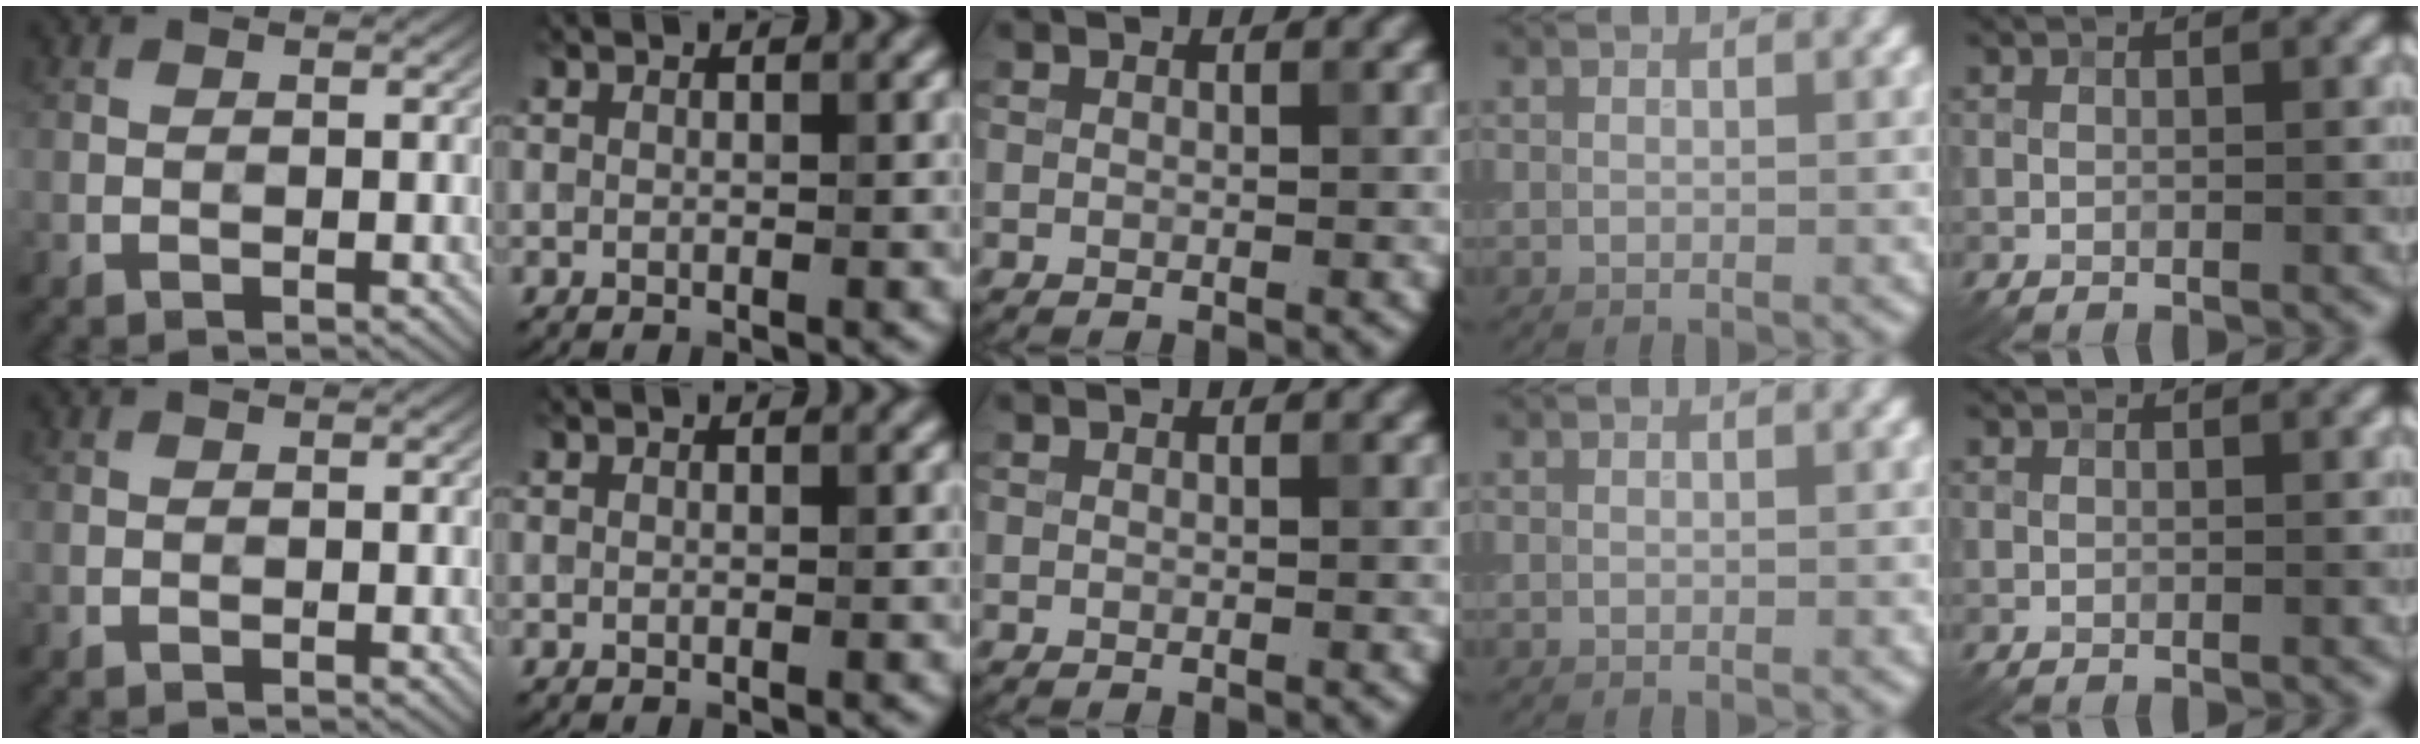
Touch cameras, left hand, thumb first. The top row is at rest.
{}